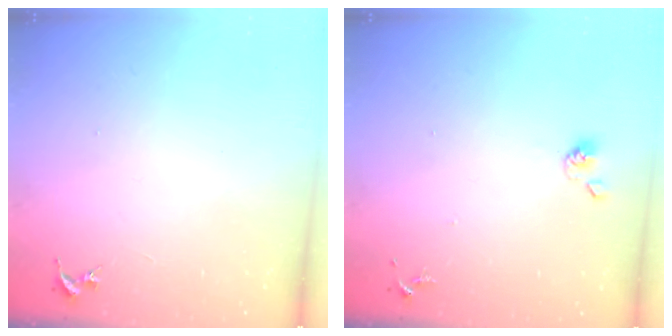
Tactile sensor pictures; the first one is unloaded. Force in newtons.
{"total": 5.5, "press": 5.4, "slide": 0.9}